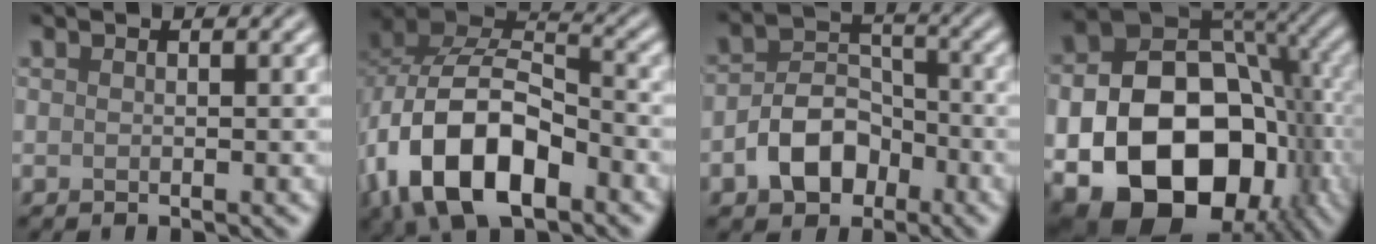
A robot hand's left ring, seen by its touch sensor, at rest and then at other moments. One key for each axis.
{"total": 12.3, "fx": -5.0, "fy": 6.9, "fz": 8.8, "tx": -0.172, "ty": -0.002, "tz": -0.096}
{"total": 5.6, "fx": -2.5, "fy": 3.9, "fz": 3.1, "tx": -0.048, "ty": 0.001, "tz": -0.050}
{"total": 19.6, "fx": -5.1, "fy": 14.4, "fz": 12.2, "tx": -0.190, "ty": -0.043, "tz": -0.070}